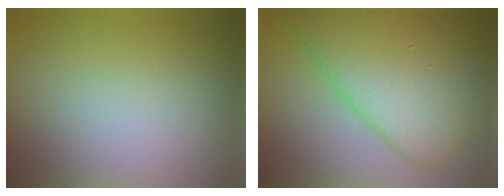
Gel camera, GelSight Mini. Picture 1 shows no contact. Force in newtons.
{"total": 9.9, "press": 9.9, "slide": 0.5}